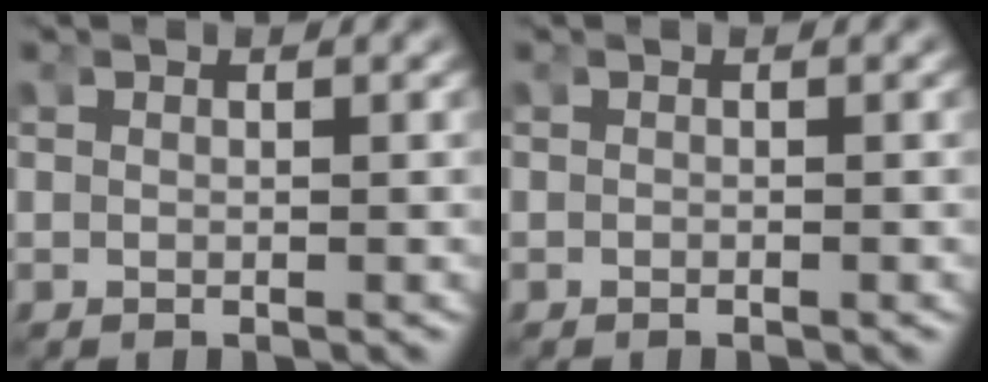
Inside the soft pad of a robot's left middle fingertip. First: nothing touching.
{"total": 0.0}